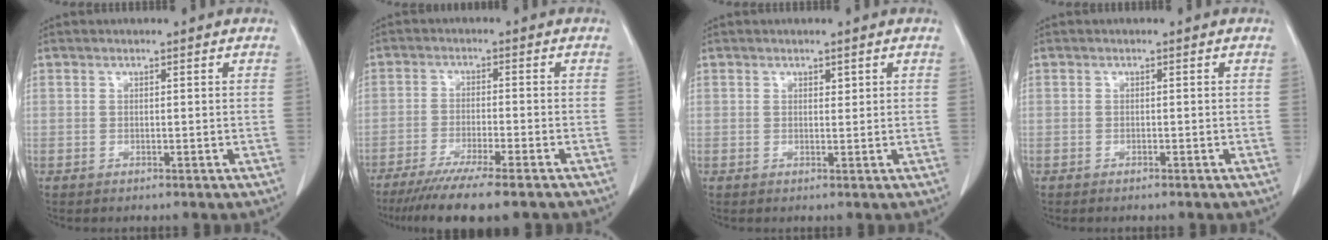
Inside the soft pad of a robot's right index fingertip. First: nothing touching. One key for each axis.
{"total": 11.2, "fx": -8.8, "fy": 0.3, "fz": 6.9, "tx": -0.098, "ty": -0.026, "tz": -0.137}
{"total": 0.7, "fx": 0.4, "fy": 0.4, "fz": 0.4, "tx": -0.003, "ty": -0.004, "tz": 0.006}
{"total": 0.6, "fx": -0.5, "fy": 0.0, "fz": 0.3, "tx": -0.010, "ty": -0.002, "tz": -0.008}